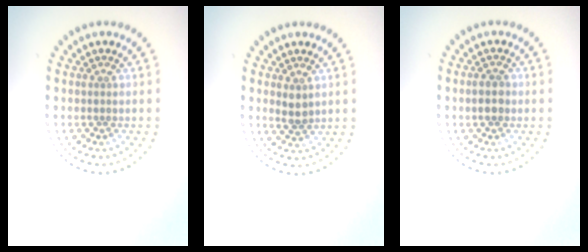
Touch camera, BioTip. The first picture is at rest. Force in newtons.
{"total": 1.4, "press": 1.3, "slide": 0.4}
{"total": 1.6, "press": 1.6, "slide": 0.1}